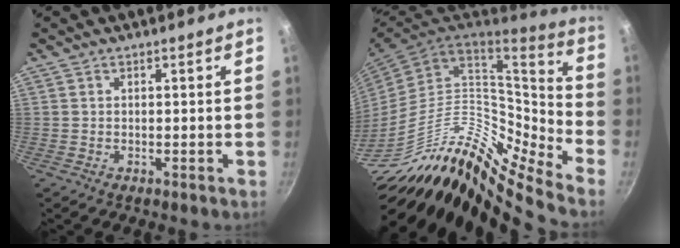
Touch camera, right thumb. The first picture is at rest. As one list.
[{"total": 26.8, "force": [-14.3, 9.9, 20.3], "torque": [-0.277, 0.064, -0.258]}]